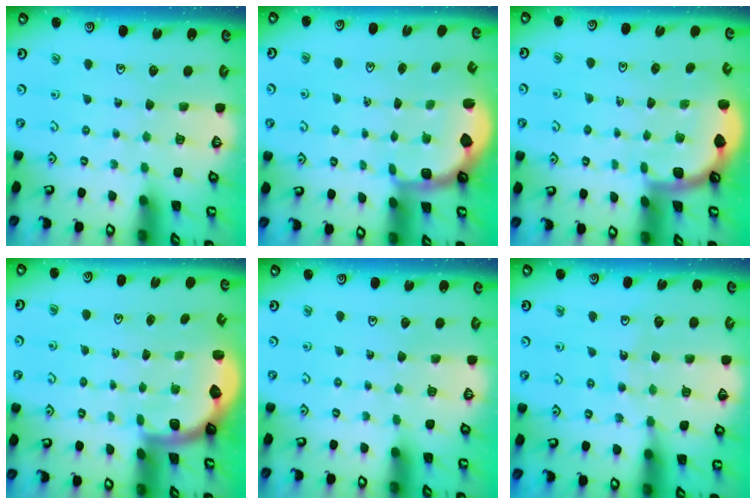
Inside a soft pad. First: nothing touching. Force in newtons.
{"total": 2.5, "press": 1.3, "slide": 2.1}
{"total": 1.7, "press": 1.6, "slide": 0.1}
{"total": 1.9, "press": 1.8, "slide": 0.5}
{"total": 0.0}
{"total": 11.9, "press": 11.5, "slide": 3.3}